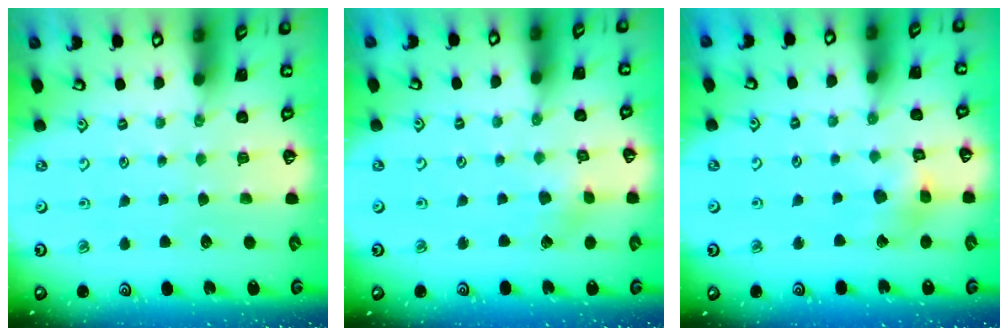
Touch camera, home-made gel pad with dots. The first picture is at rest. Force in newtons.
{"total": 1.9, "press": 1.9, "slide": 0.2}
{"total": 8.5, "press": 8.4, "slide": 0.9}